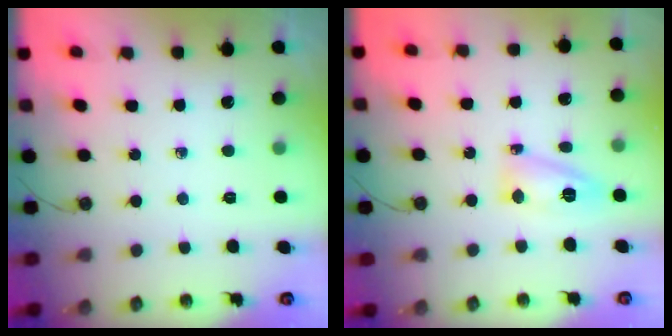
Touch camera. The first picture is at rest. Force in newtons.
{"total": 10.2, "press": 10.2, "slide": 0.7}